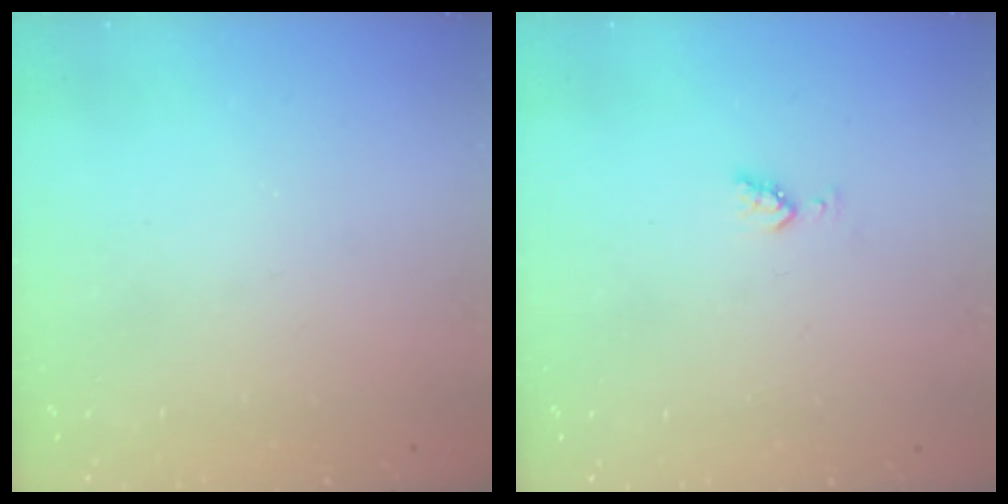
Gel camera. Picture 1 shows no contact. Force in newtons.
{"total": 3.6, "press": 3.5, "slide": 0.9}